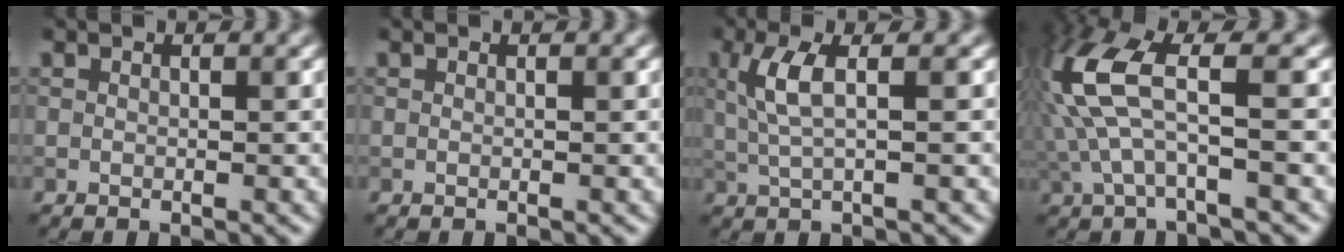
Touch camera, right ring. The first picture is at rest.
{"total": 0.0}
{"total": 3.5, "force": [0.7, 0.8, 3.3], "torque": [-0.074, 0.002, 0.017]}
{"total": 7.2, "force": [0.5, 2.2, 6.8], "torque": [-0.175, 0.015, 0.008]}